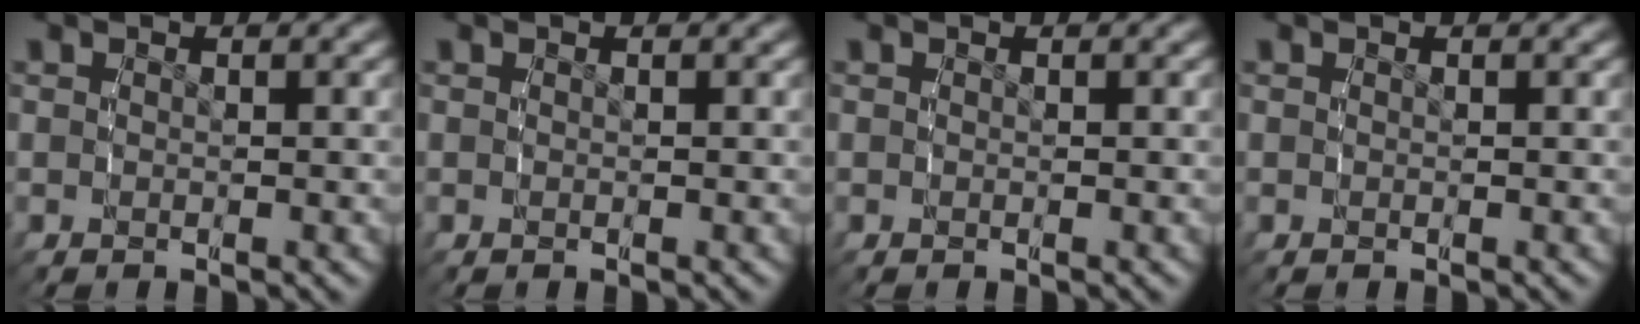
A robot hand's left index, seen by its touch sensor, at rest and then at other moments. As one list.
[{"total": 0.0}, {"total": 0.0}, {"total": 0.0}]